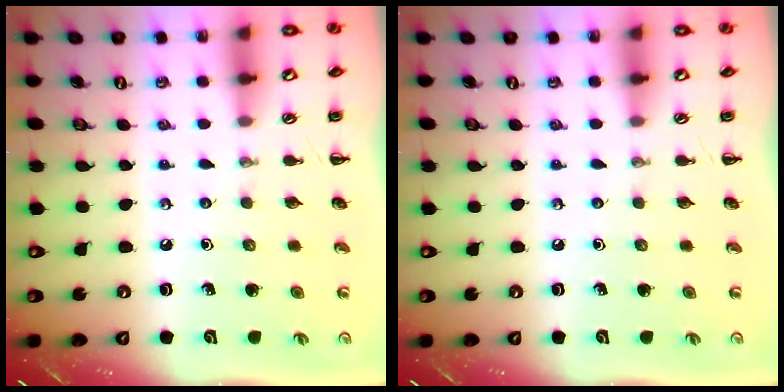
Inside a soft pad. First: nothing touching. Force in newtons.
{"total": 0.0}